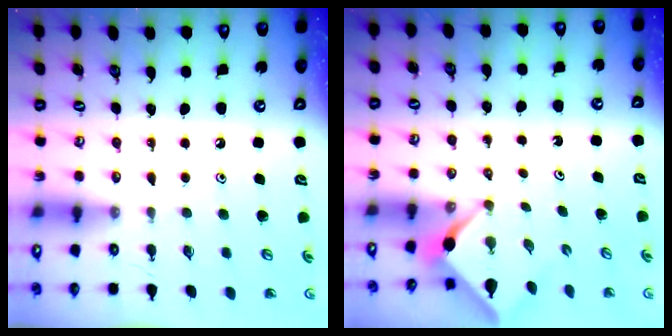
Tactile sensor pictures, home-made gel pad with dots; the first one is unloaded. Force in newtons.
{"total": 2.5, "press": 2.5, "slide": 0.3}